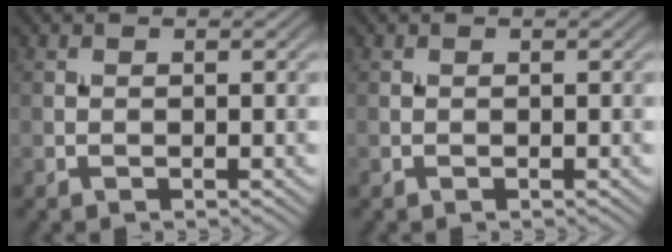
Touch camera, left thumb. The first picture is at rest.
{"total": 0.0}